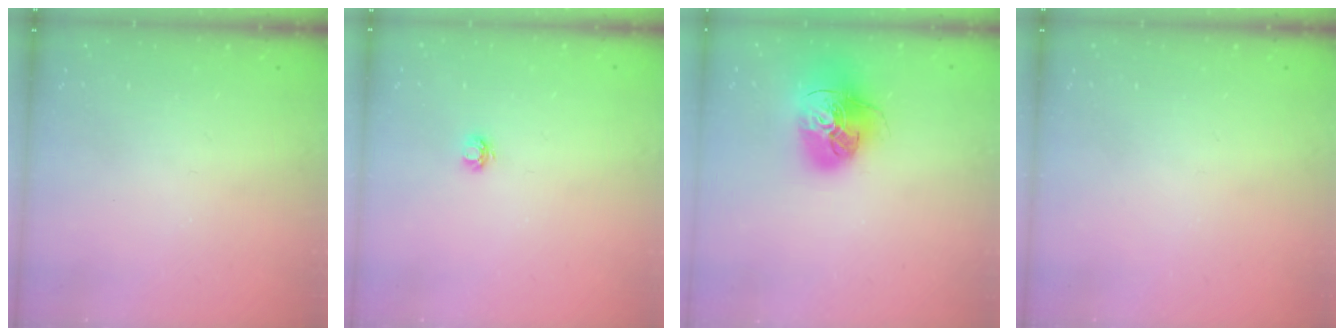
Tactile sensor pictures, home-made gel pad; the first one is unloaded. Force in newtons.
{"total": 3.7, "press": 3.7, "slide": 0.5}
{"total": 18.6, "press": 18.5, "slide": 2.0}
{"total": 0.0}